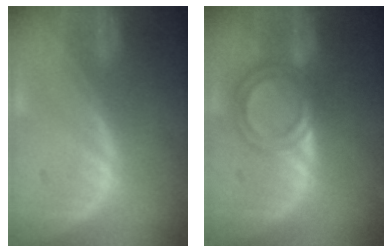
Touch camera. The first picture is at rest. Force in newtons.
{"total": 6.5, "press": 5.5, "slide": 3.4}